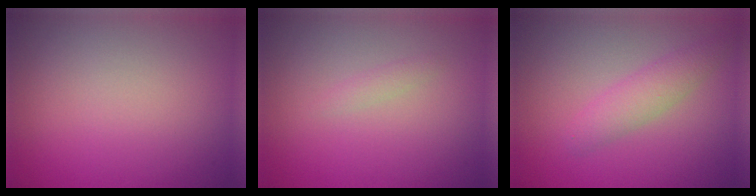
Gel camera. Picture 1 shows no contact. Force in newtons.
{"total": 0.7, "press": 0.7, "slide": 0.0}
{"total": 2.5, "press": 2.5, "slide": 0.0}